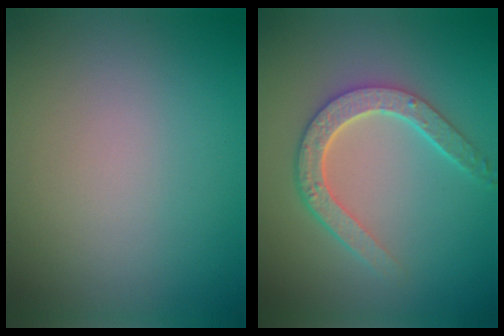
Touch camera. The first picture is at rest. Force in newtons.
{"total": 4.6, "press": 3.5, "slide": 2.9}